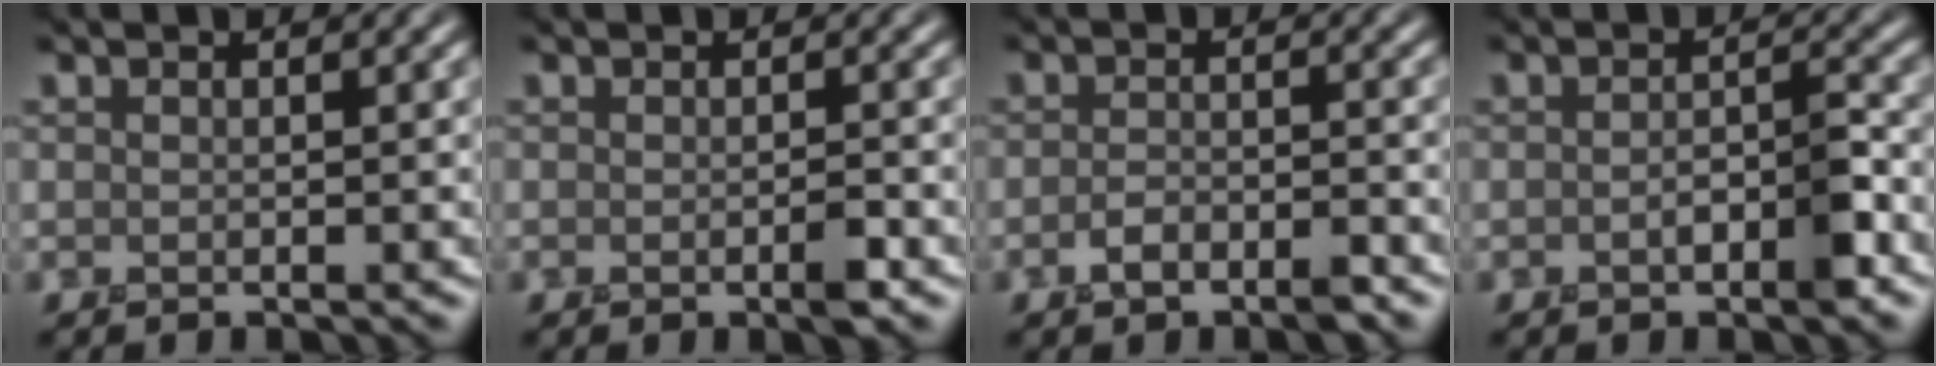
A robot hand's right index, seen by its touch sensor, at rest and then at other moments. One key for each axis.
{"total": 1.4, "fx": -0.6, "fy": 0.2, "fz": 1.2, "tx": -0.022, "ty": -0.002, "tz": -0.010}
{"total": 2.7, "fx": -1.8, "fy": 1.1, "fz": 1.7, "tx": -0.033, "ty": 0.006, "tz": -0.035}
{"total": 2.5, "fx": -1.1, "fy": 0.8, "fz": 2.2, "tx": -0.039, "ty": 0.006, "tz": -0.018}